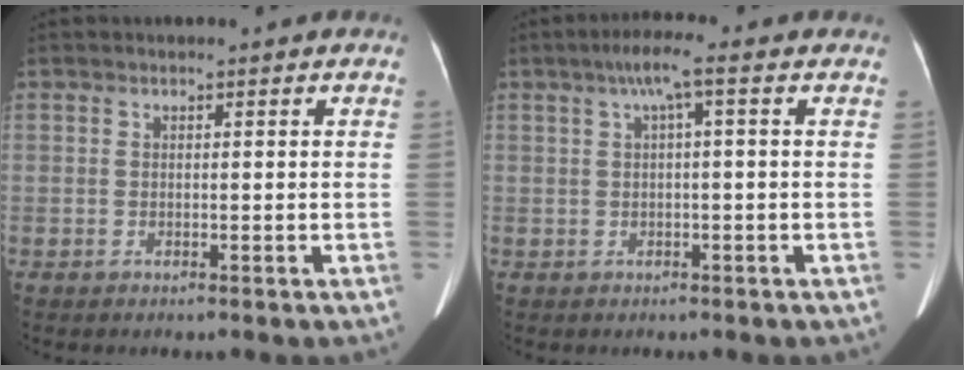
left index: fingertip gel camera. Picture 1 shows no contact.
{"total": 3.6, "force": [1.4, -0.2, 3.4], "torque": [-0.064, 0.017, 0.025]}